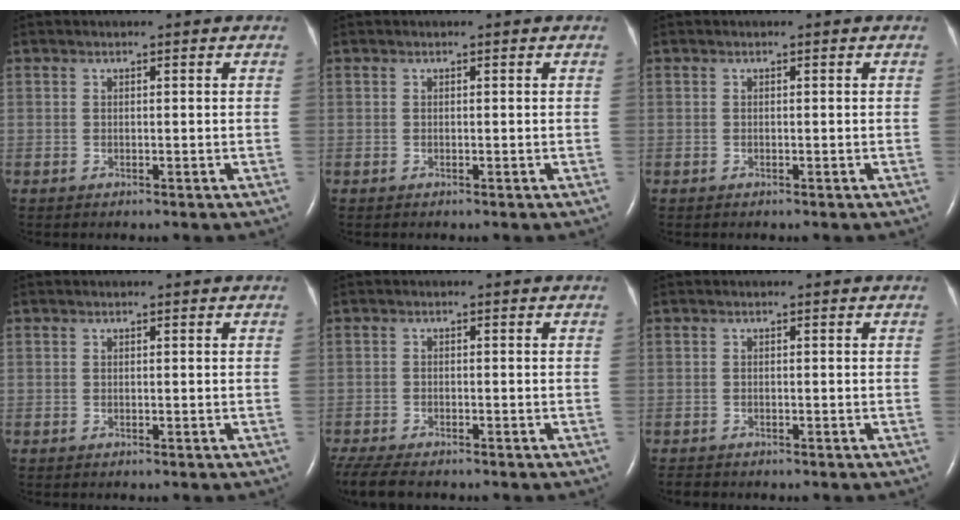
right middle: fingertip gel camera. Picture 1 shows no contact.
{"total": 0.0}
{"total": 0.0}
{"total": 0.0}
{"total": 8.2, "force": [-6.7, 2.4, 4.1], "torque": [-0.081, -0.014, -0.111]}
{"total": 1.2, "force": [-1.1, 0.3, 0.3], "torque": [-0.006, -0.002, -0.017]}